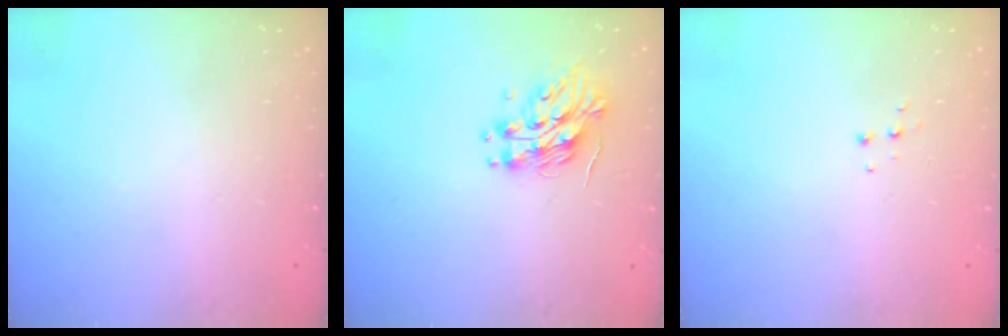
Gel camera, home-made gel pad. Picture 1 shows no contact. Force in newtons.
{"total": 12.2, "press": 12.1, "slide": 1.2}
{"total": 3.9, "press": 3.9, "slide": 0.4}